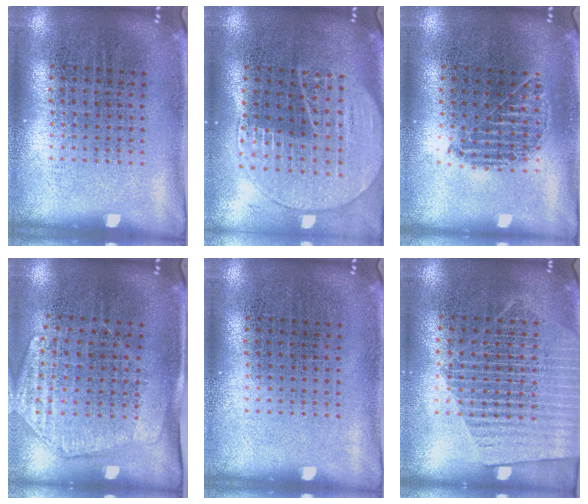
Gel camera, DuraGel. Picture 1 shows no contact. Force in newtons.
{"total": 2.0, "press": 1.7, "slide": 0.9}
{"total": 1.0, "press": 0.9, "slide": 0.3}
{"total": 1.7, "press": 1.4, "slide": 0.9}
{"total": 0.0}
{"total": 1.7, "press": 1.5, "slide": 0.8}